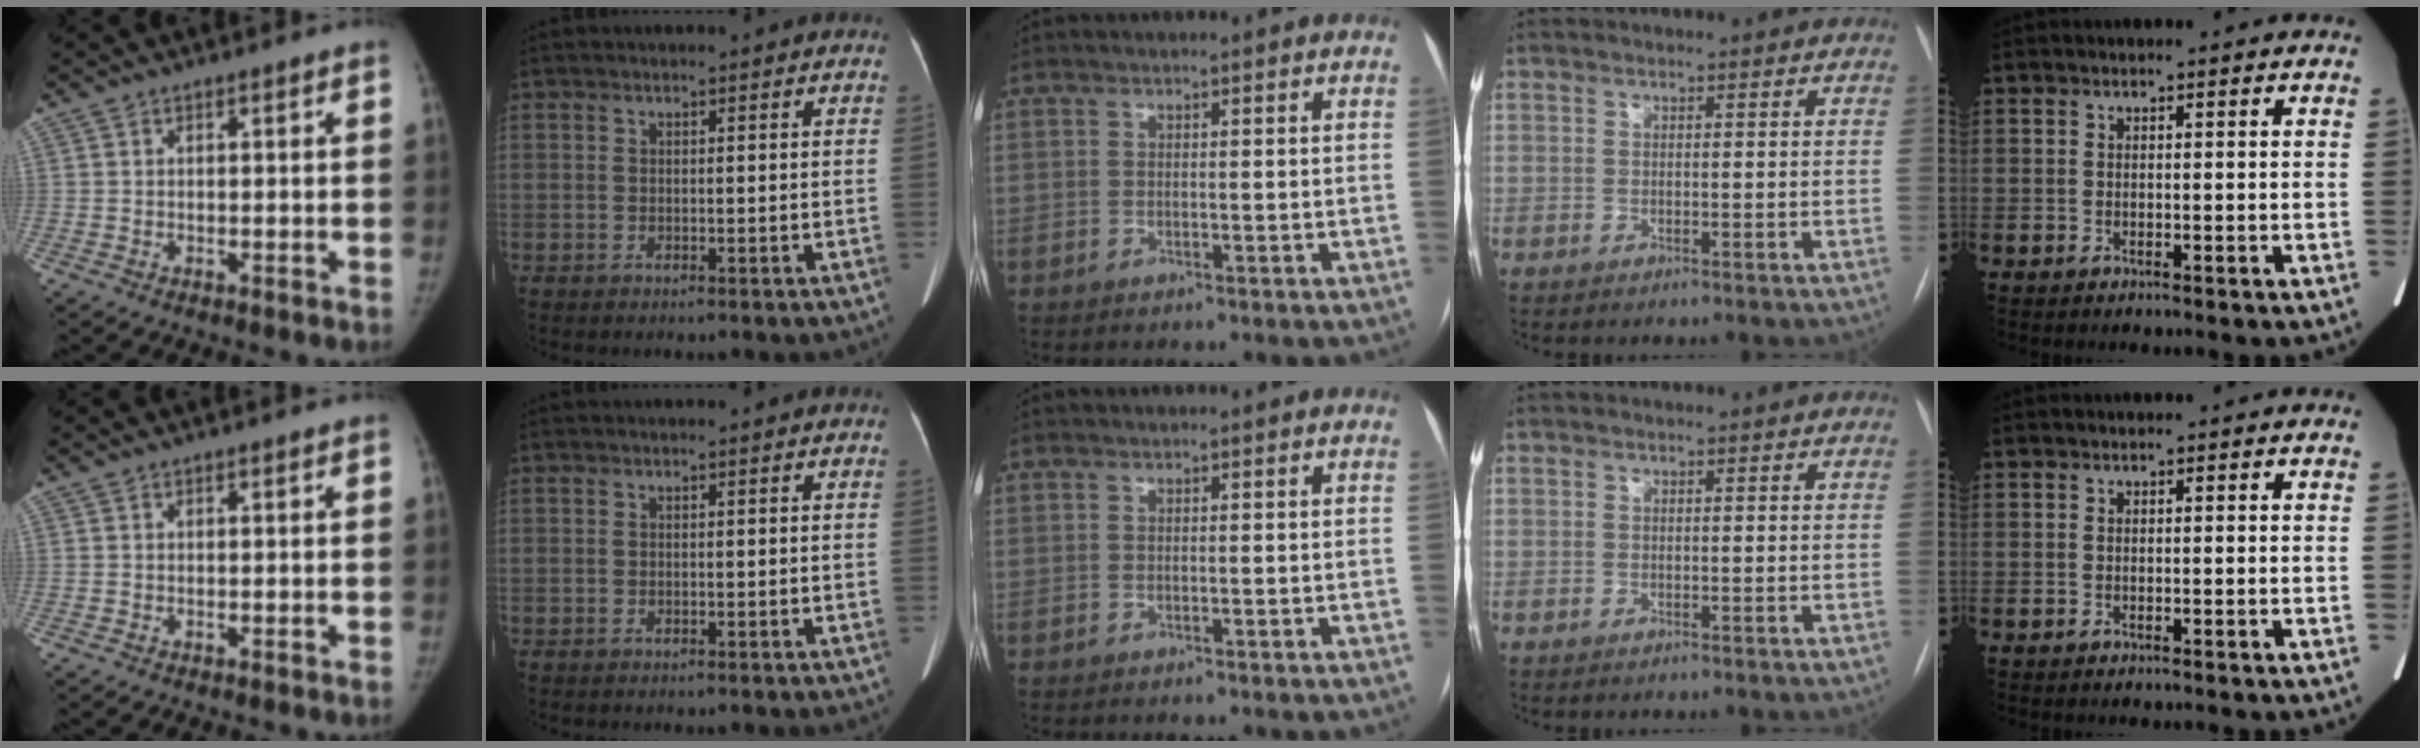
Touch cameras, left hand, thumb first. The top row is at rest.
{}